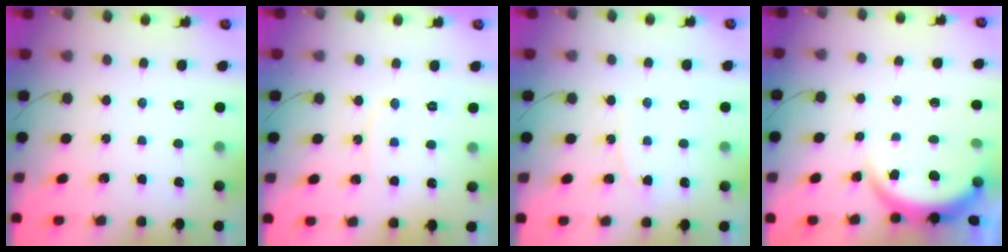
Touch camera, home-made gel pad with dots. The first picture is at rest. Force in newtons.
{"total": 6.5, "press": 6.5, "slide": 0.7}
{"total": 6.6, "press": 6.6, "slide": 0.7}
{"total": 3.9, "press": 3.9, "slide": 0.2}